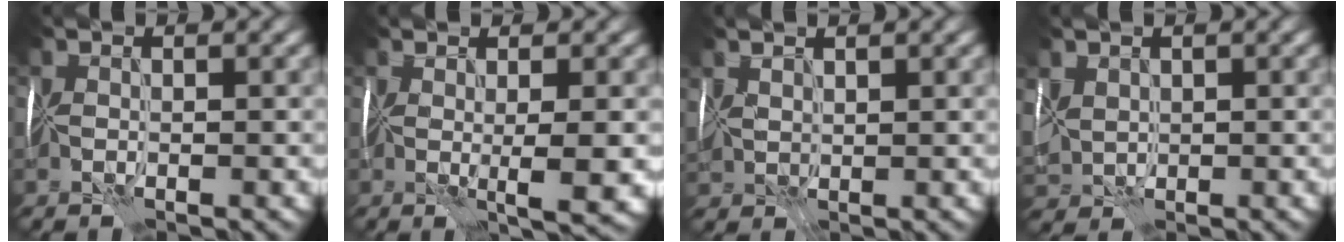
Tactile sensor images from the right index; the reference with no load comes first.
{"total": 4.3, "force": [0.3, 1.1, 4.2], "torque": [-0.056, 0.003, 0.010]}
{"total": 1.9, "force": [1.6, 0.7, 0.5], "torque": [-0.017, 0.009, 0.038]}
{"total": 3.3, "force": [0.8, 2.7, 1.6], "torque": [-0.044, -0.003, 0.018]}